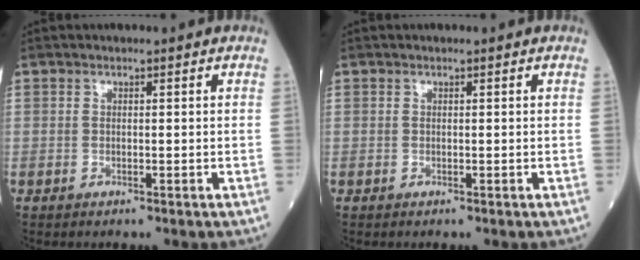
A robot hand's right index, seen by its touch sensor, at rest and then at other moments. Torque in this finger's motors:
{"motor_torque": [0.00, 0.00, 0.00, 0.00]}